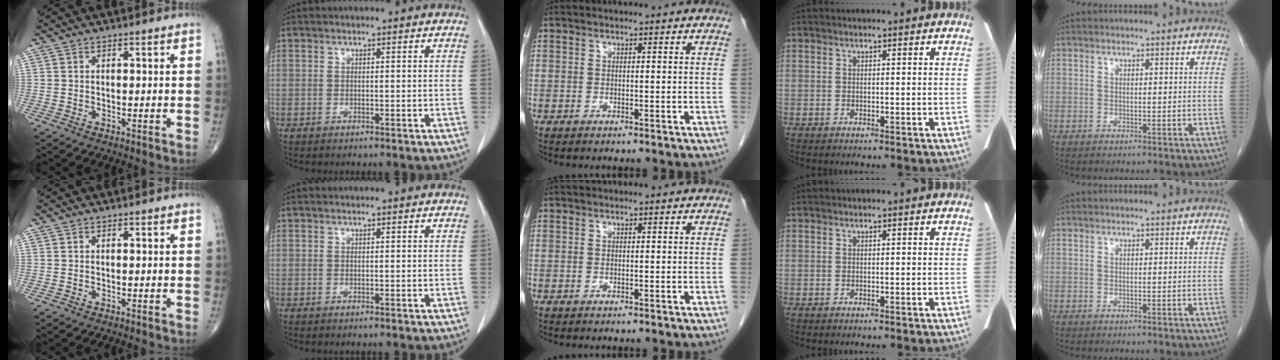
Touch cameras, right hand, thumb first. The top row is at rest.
{}